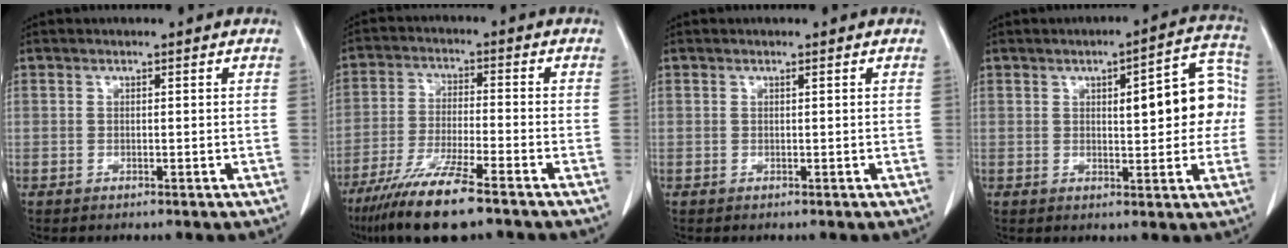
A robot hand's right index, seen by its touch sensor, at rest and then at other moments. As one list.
[{"total": 11.1, "force": [-7.8, 0.6, 7.8], "torque": [-0.152, -0.032, -0.142]}, {"total": 0.0}, {"total": 10.9, "force": [1.1, 3.4, 10.3], "torque": [-0.122, 0.032, 0.014]}]